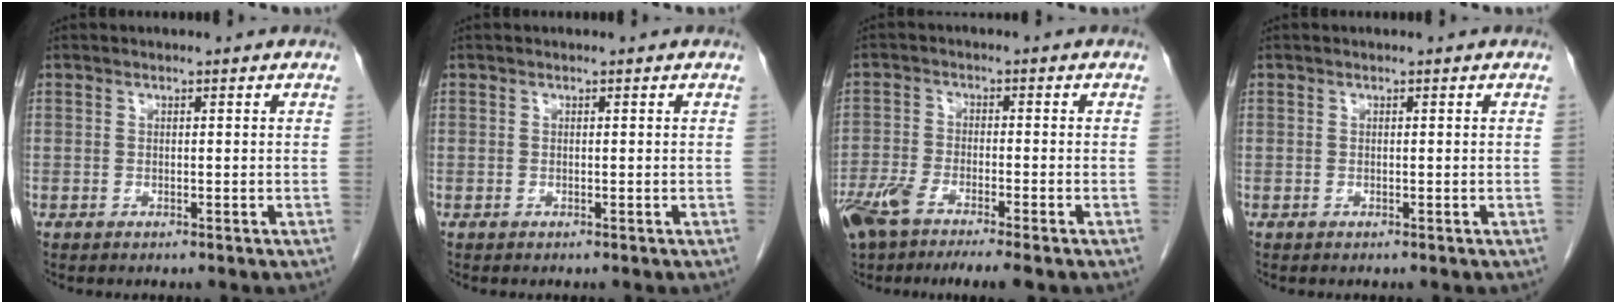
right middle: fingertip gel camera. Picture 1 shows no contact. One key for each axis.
{"total": 0.0}
{"total": 9.7, "fx": -6.9, "fy": 1.7, "fz": 6.5, "tx": -0.122, "ty": -0.009, "tz": -0.119}
{"total": 0.0}